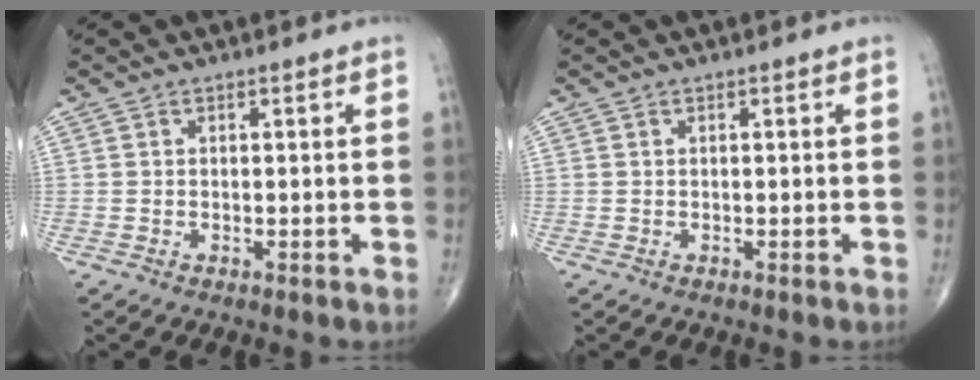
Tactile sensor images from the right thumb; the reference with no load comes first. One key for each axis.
{"total": 0.0}